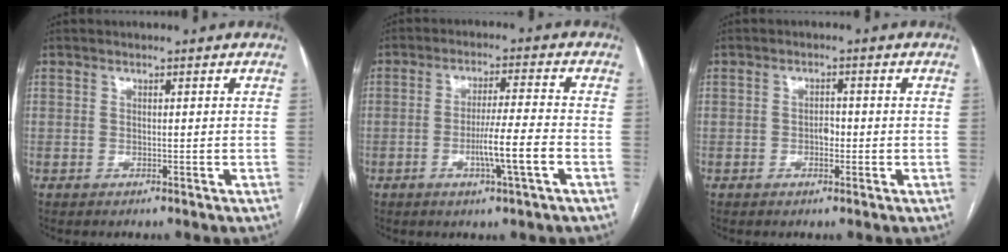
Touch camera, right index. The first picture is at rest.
{"total": 7.3, "force": [-2.5, -0.6, 6.8], "torque": [-0.119, -0.007, -0.045]}
{"total": 1.9, "force": [-0.5, 1.0, 1.6], "torque": [-0.022, 0.005, -0.009]}